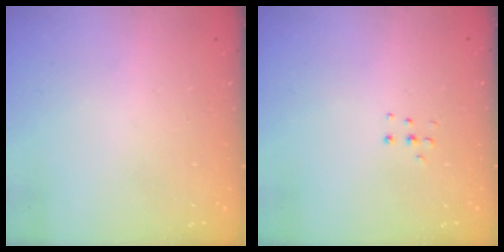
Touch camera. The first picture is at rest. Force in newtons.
{"total": 4.0, "press": 4.0, "slide": 0.5}